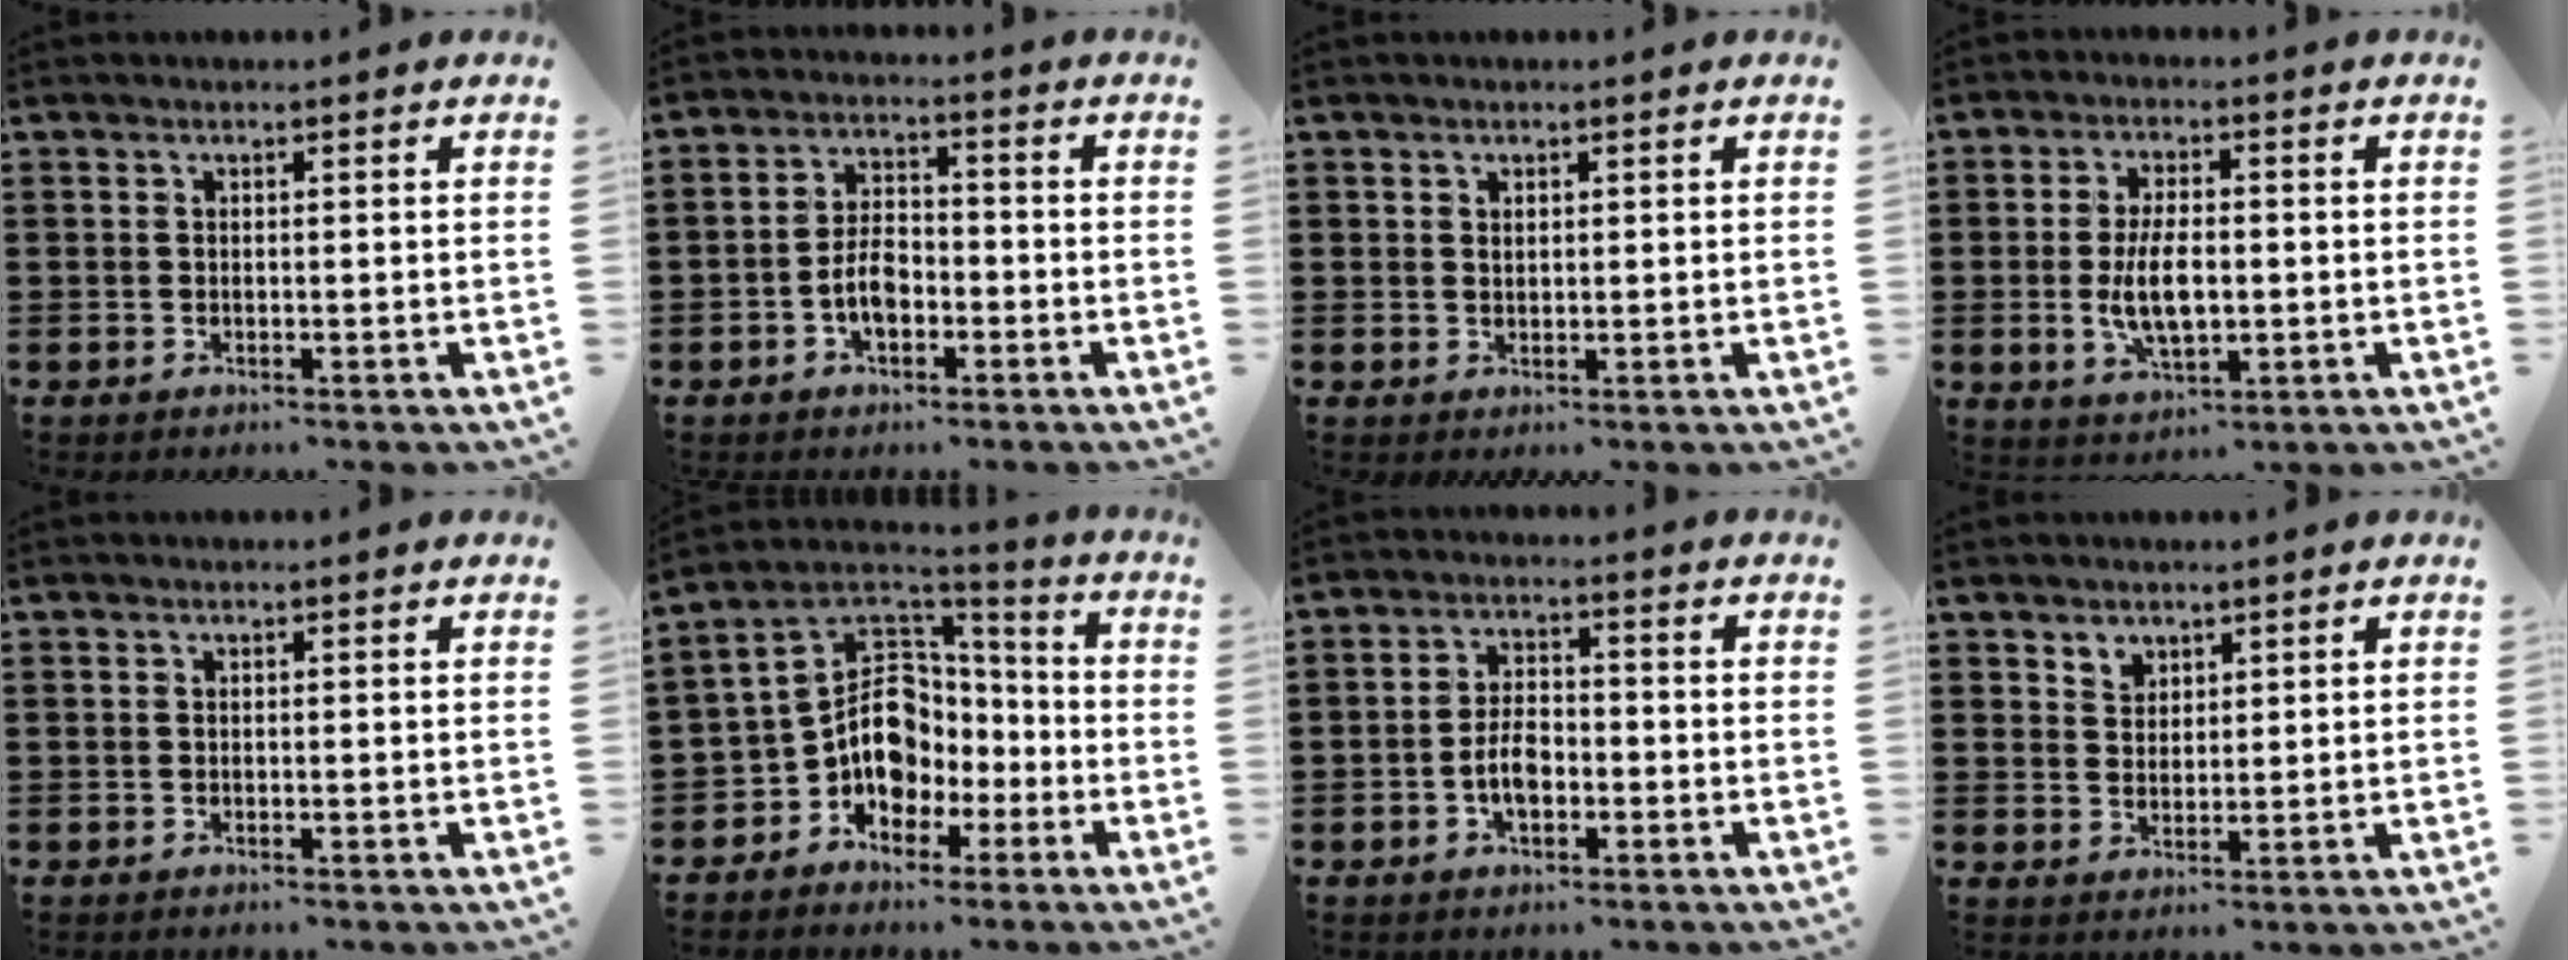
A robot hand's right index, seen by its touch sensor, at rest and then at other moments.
{"total": 4.9, "force": [-1.8, 2.6, 3.7], "torque": [-0.088, -0.001, -0.039]}
{"total": 0.9, "force": [0.6, 0.6, 0.3], "torque": [-0.008, 0.003, 0.011]}
{"total": 7.1, "force": [-0.7, 3.2, 6.3], "torque": [-0.124, -0.005, -0.017]}
{"total": 0.0}
{"total": 10.6, "force": [-0.8, 8.8, 5.8], "torque": [-0.139, -0.020, -0.017]}
{"total": 4.6, "force": [-1.5, 2.5, 3.6], "torque": [-0.081, 0.000, -0.030]}
{"total": 2.6, "force": [1.9, 1.7, 0.1], "torque": [-0.009, 0.006, 0.037]}